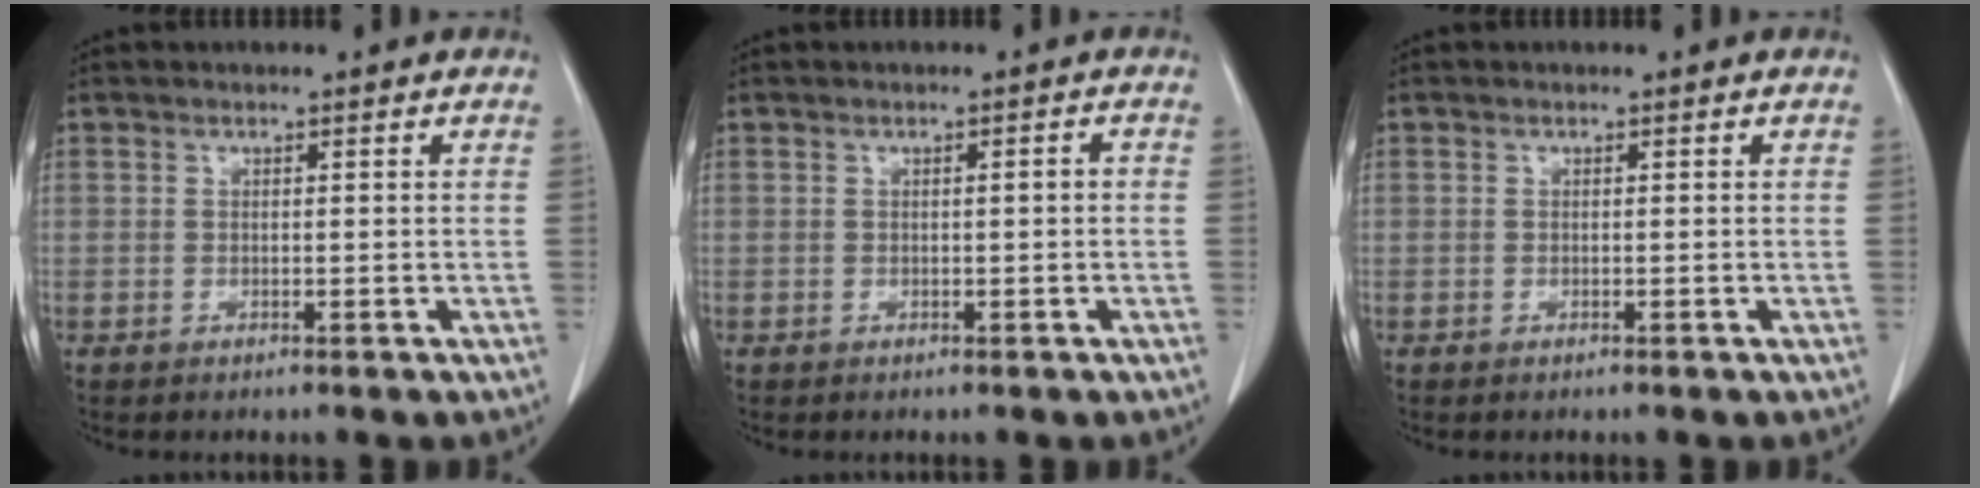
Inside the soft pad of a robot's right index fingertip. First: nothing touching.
{"total": 0.9, "force": [-0.1, 0.1, 0.9], "torque": [-0.013, 0.002, 0.000]}
{"total": 0.0}